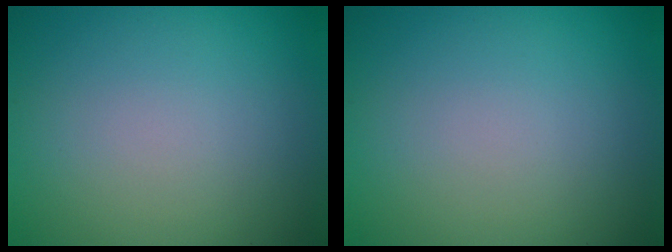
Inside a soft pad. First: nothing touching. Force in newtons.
{"total": 0.0}